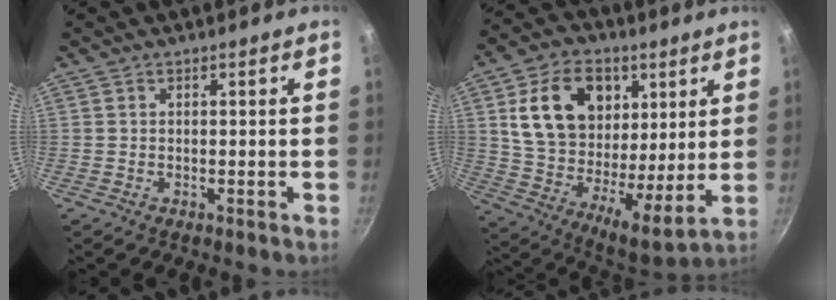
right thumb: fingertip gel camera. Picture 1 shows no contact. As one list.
[{"total": 21.3, "force": [8.0, 14.0, 13.9], "torque": [-0.215, -0.022, 0.131]}]